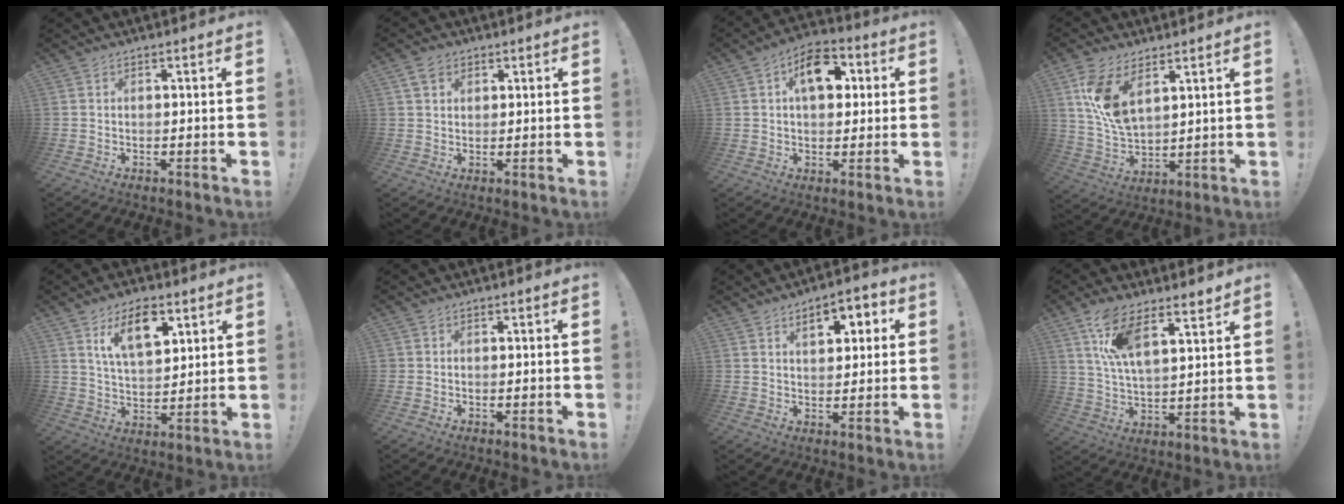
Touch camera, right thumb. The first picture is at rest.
{"total": 4.6, "force": [2.4, 3.4, 1.8], "torque": [-0.032, 0.000, 0.046]}
{"total": 12.2, "force": [3.4, 7.9, 8.6], "torque": [-0.105, 0.003, 0.057]}
{"total": 12.2, "force": [6.3, 6.8, 8.0], "torque": [-0.150, -0.031, 0.119]}
{"total": 12.4, "force": [6.7, 6.5, 8.2], "torque": [-0.129, -0.021, 0.120]}
{"total": 1.1, "force": [-0.2, 1.1, 0.1], "torque": [0.000, 0.005, -0.004]}
{"total": 8.0, "force": [3.1, 4.4, 5.9], "torque": [-0.067, -0.007, 0.046]}
{"total": 12.0, "force": [7.9, 4.2, 7.9], "torque": [-0.152, -0.027, 0.144]}